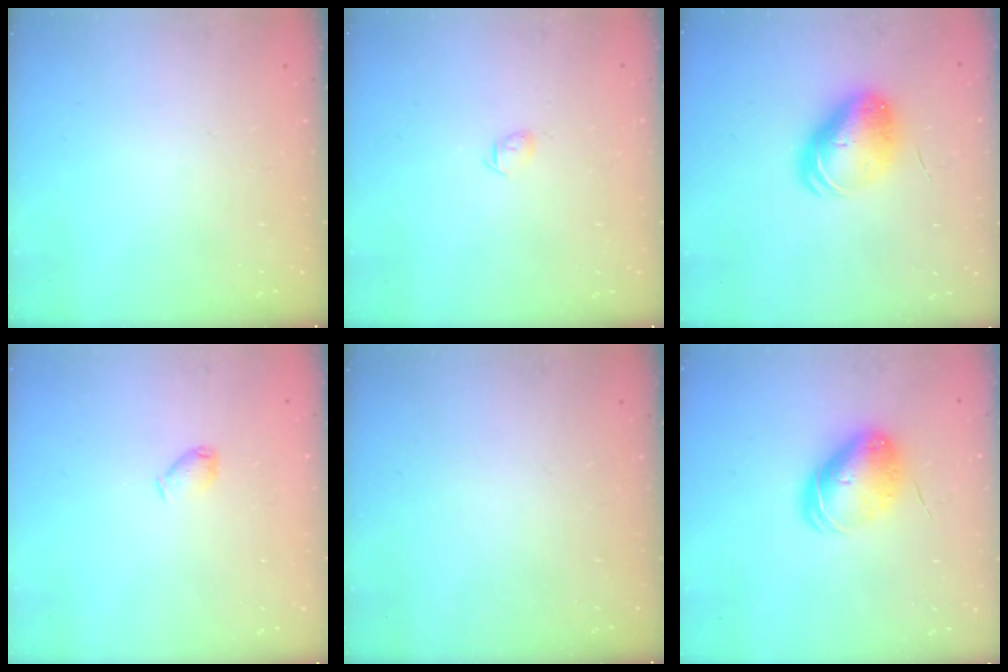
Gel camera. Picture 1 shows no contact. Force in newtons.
{"total": 3.1, "press": 3.0, "slide": 0.8}
{"total": 10.8, "press": 10.5, "slide": 2.2}
{"total": 4.0, "press": 3.9, "slide": 0.8}
{"total": 0.0}
{"total": 9.1, "press": 9.0, "slide": 1.1}